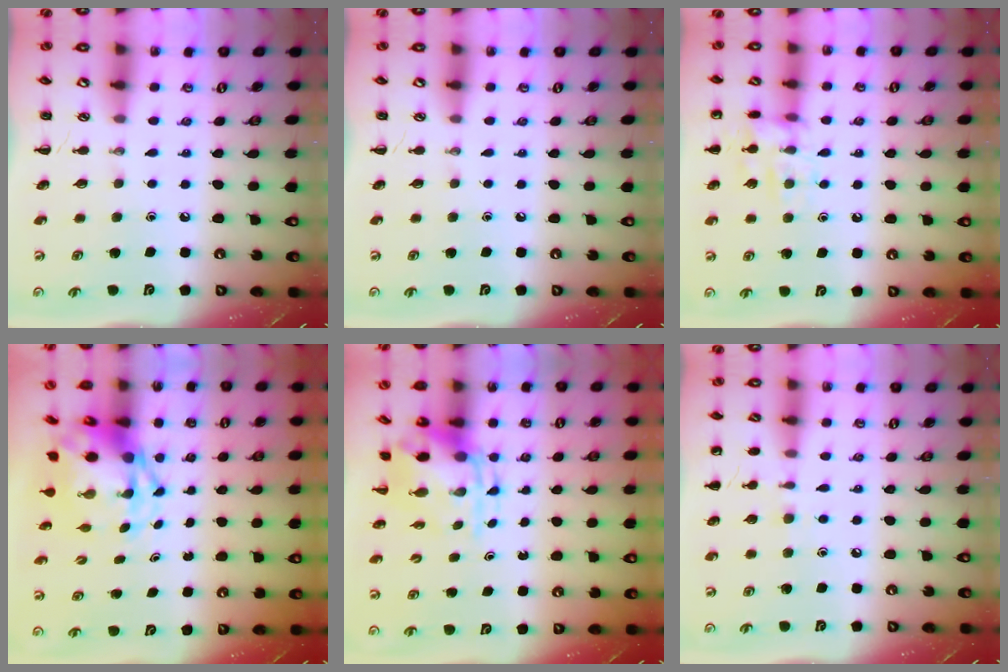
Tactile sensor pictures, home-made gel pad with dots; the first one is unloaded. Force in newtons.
{"total": 0.0}
{"total": 11.3, "press": 11.2, "slide": 1.0}
{"total": 4.9, "press": 4.7, "slide": 1.3}
{"total": 6.5, "press": 6.5, "slide": 1.0}
{"total": 6.2, "press": 5.9, "slide": 1.8}